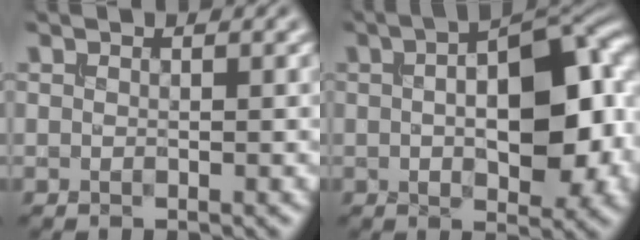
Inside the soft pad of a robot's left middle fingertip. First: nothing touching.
{"total": 12.3, "force": [0.9, 5.8, 10.8], "torque": [-0.132, 0.020, 0.015]}